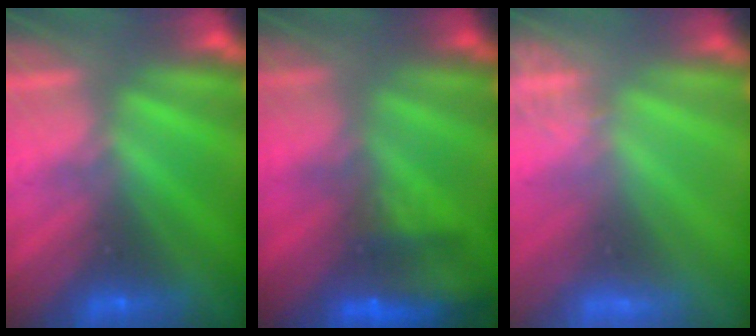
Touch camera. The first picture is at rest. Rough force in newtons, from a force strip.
{"total": 9.6}
{"total": 2.4}